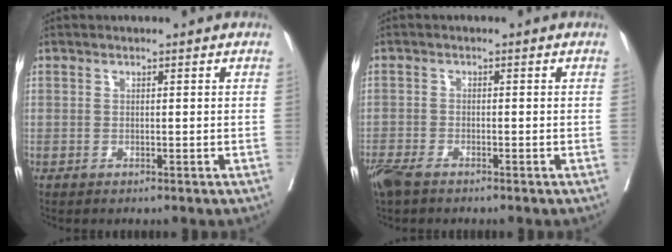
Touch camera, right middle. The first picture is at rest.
{"total": 4.6, "force": [-3.5, 1.5, 2.5], "torque": [-0.053, -0.011, -0.067]}